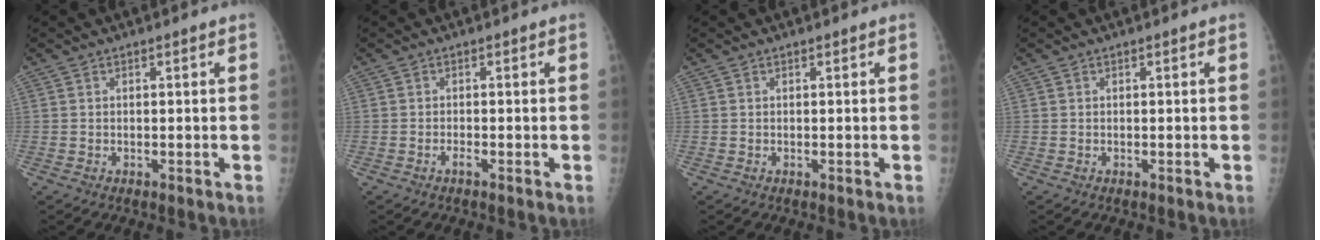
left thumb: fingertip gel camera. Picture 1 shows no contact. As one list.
[{"total": 0.8, "force": [-0.6, 0.2, 0.6], "torque": [-0.012, 0.000, -0.012]}, {"total": 0.0}, {"total": 0.0}]